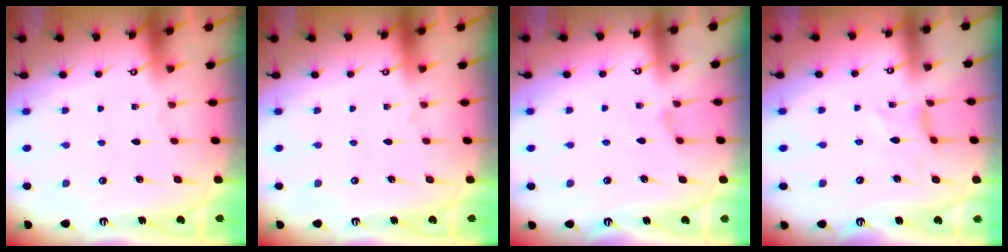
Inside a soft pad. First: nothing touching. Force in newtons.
{"total": 0.0}
{"total": 2.0, "press": 2.0, "slide": 0.5}
{"total": 0.9, "press": 0.8, "slide": 0.3}